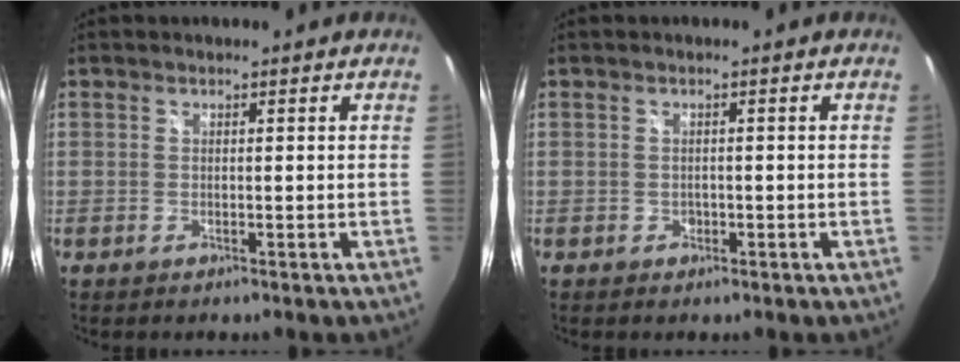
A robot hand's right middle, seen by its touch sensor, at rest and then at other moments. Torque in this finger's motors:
{"motor_torque": [-0.18, -0.09, 0.00, 0.02]}